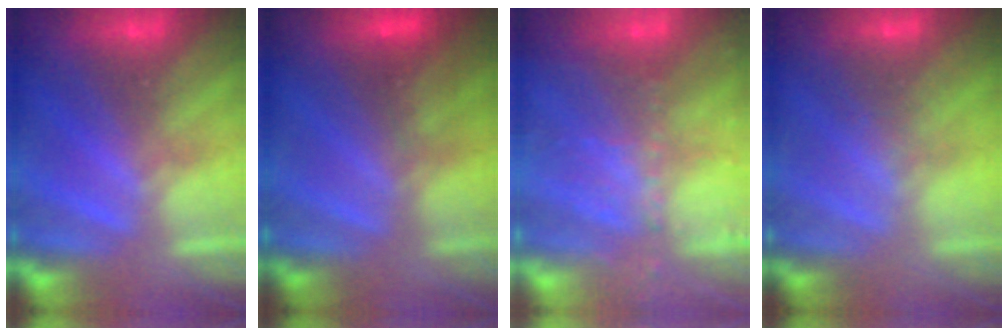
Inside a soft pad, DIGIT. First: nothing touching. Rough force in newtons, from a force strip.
{"total": 3.9}
{"total": 6.7}
{"total": 2.2}